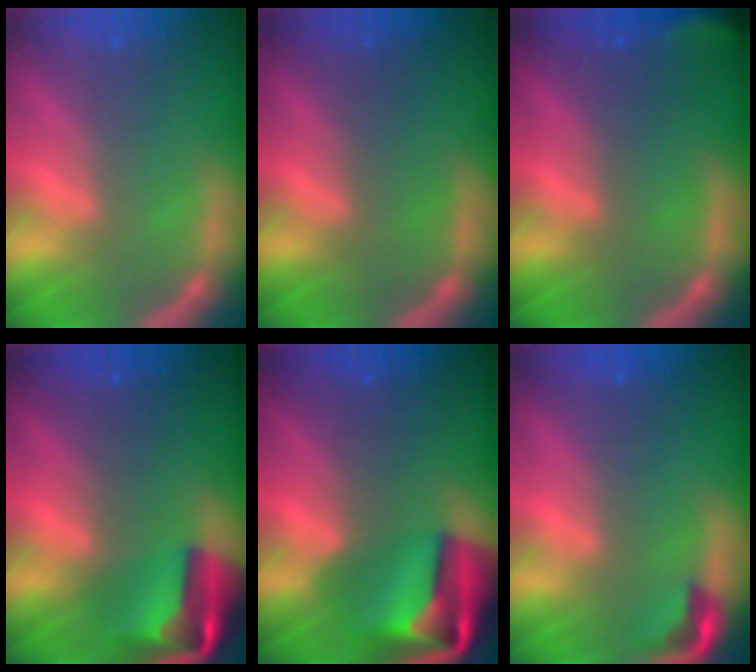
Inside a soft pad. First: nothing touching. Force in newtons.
{"total": 0.0}
{"total": 2.9}
{"total": 7.4}
{"total": 10.1}
{"total": 2.4}